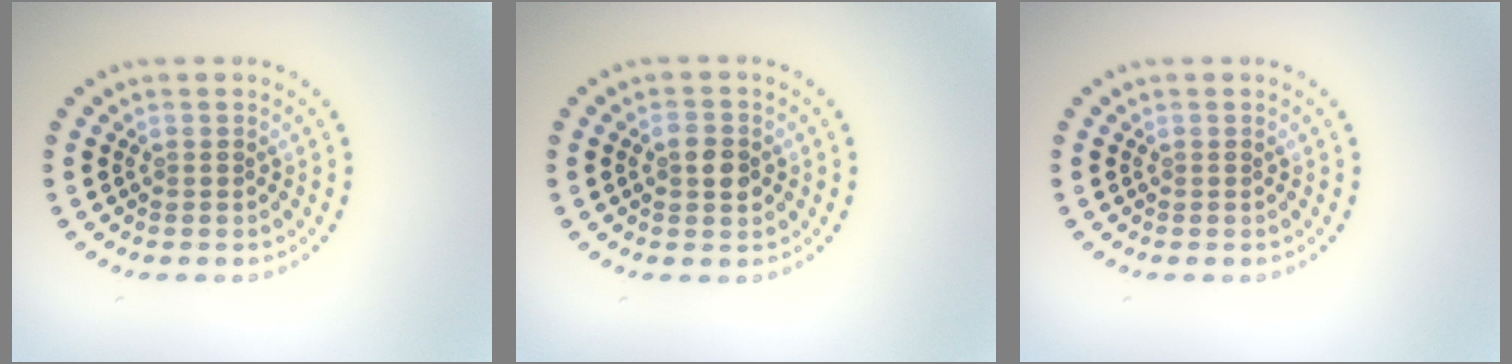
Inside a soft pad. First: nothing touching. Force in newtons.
{"total": 2.5, "press": 2.5, "slide": 0.1}
{"total": 0.0}